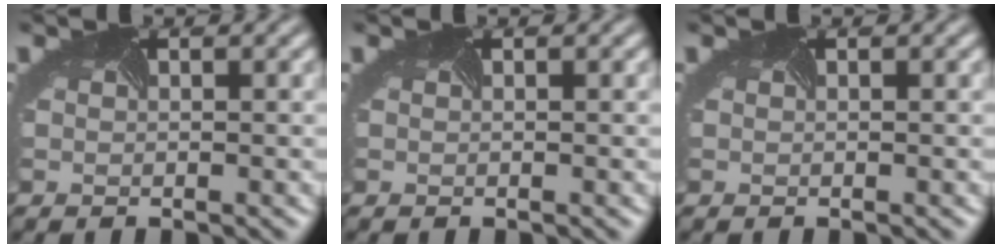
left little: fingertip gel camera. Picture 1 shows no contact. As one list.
[{"total": 0.0}, {"total": 0.0}]